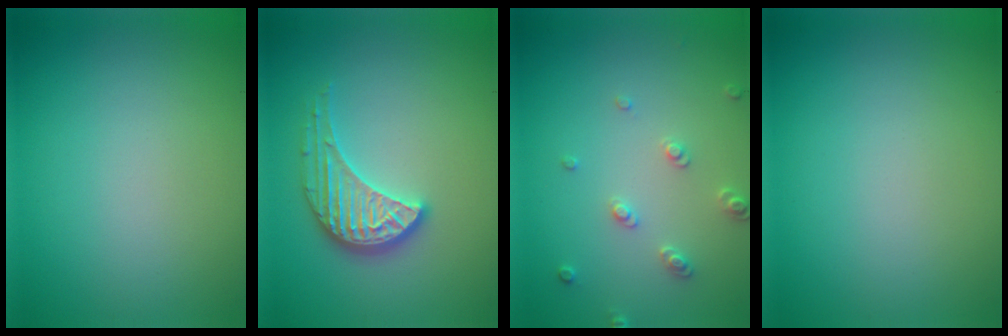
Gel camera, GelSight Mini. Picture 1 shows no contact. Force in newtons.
{"total": 3.7, "press": 3.3, "slide": 1.7}
{"total": 1.9, "press": 1.8, "slide": 0.5}
{"total": 0.0}